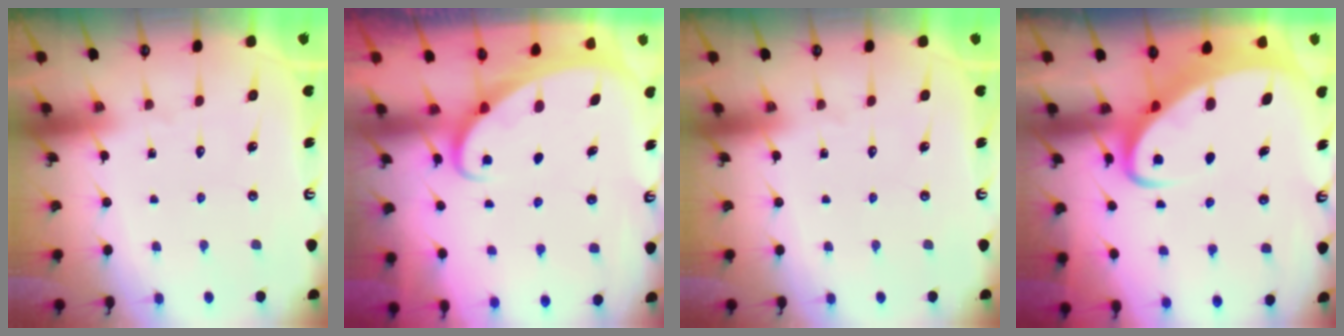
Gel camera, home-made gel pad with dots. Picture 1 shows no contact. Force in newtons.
{"total": 2.1, "press": 2.1, "slide": 0.2}
{"total": 0.0}
{"total": 5.0, "press": 4.9, "slide": 0.5}